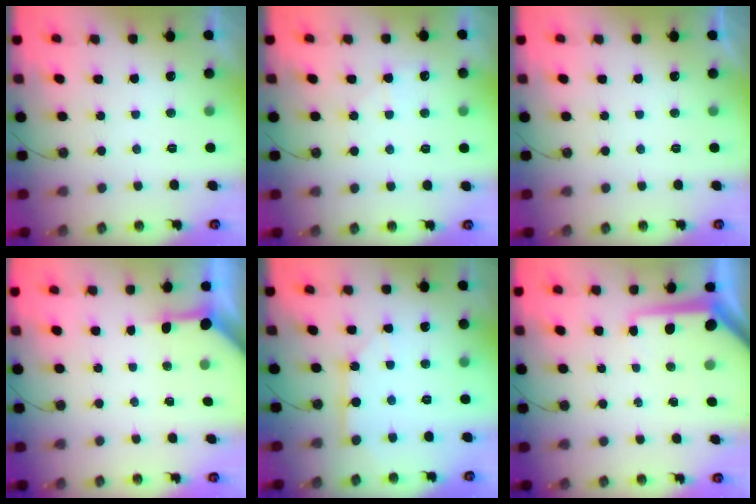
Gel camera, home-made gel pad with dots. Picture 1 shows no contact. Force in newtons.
{"total": 5.9, "press": 5.8, "slide": 0.8}
{"total": 0.0}
{"total": 3.4, "press": 3.3, "slide": 0.4}
{"total": 4.8, "press": 4.8, "slide": 0.5}
{"total": 8.2, "press": 8.1, "slide": 0.7}